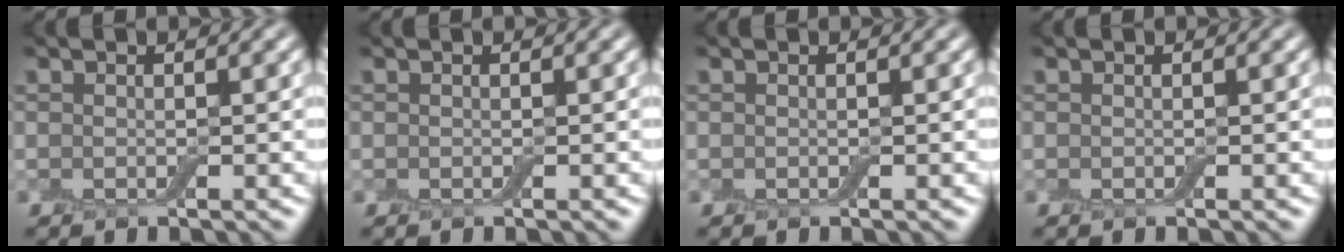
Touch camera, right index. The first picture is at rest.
{"total": 0.0}
{"total": 0.0}
{"total": 0.0}